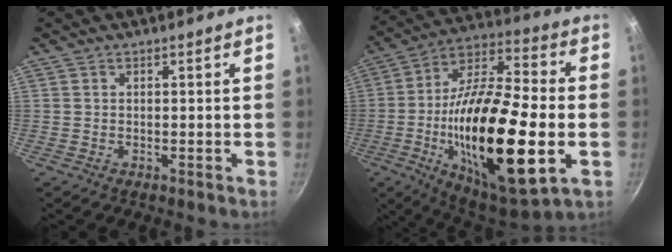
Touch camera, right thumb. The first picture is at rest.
{"total": 31.5, "force": [-6.2, 11.2, 28.7], "torque": [-0.497, 0.014, -0.102]}